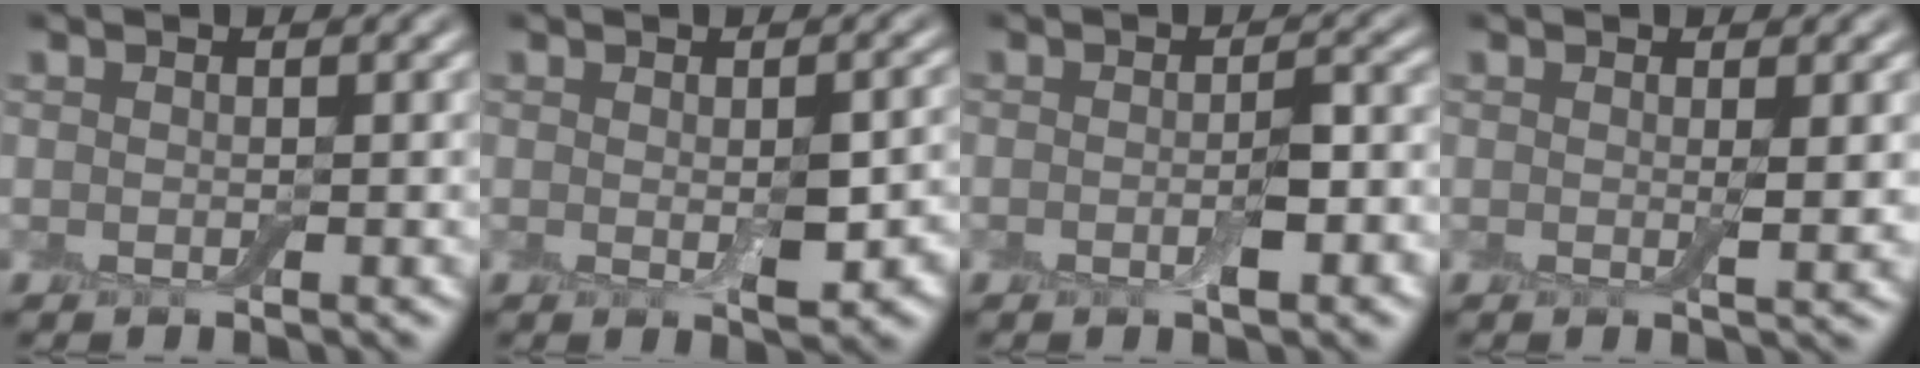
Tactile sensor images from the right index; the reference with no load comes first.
{"total": 3.8, "force": [-0.3, 1.3, 3.6], "torque": [-0.056, -0.008, -0.001]}
{"total": 2.8, "force": [-0.8, 0.7, 2.6], "torque": [-0.046, -0.001, -0.016]}
{"total": 1.7, "force": [0.3, 0.2, 1.6], "torque": [-0.025, -0.005, 0.003]}